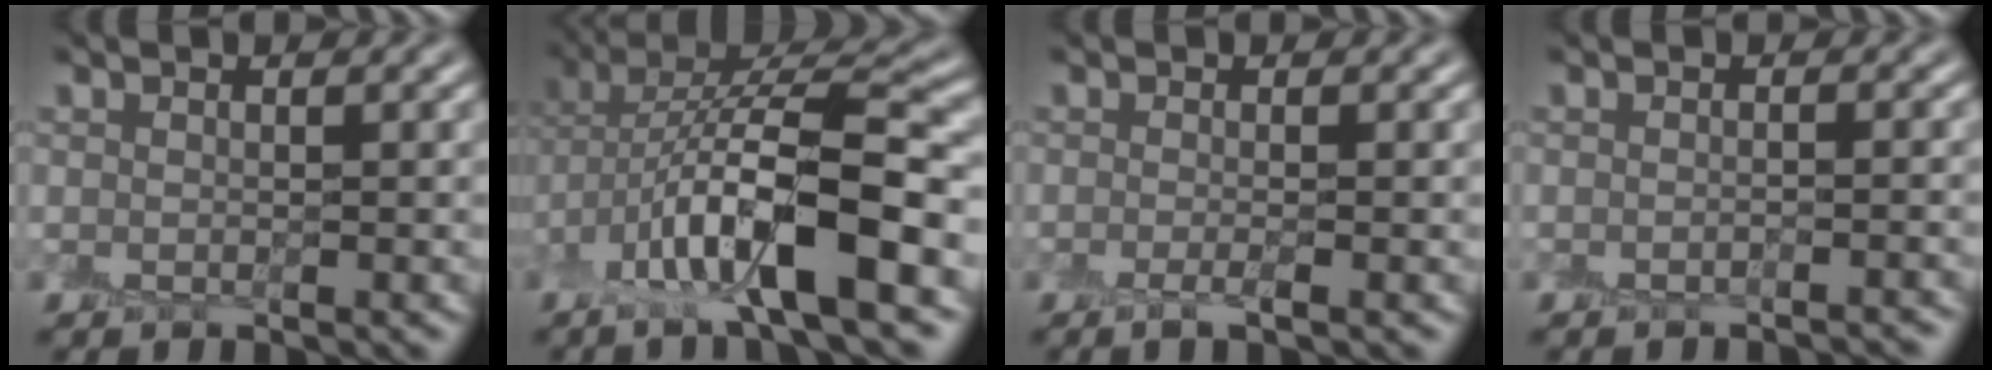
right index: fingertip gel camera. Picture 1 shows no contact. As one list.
[{"total": 10.6, "force": [-3.6, 3.4, 9.4], "torque": [-0.171, 0.007, -0.070]}, {"total": 1.1, "force": [-0.6, 0.0, 1.0], "torque": [-0.019, -0.010, -0.011]}, {"total": 1.5, "force": [-1.4, 0.0, 0.4], "torque": [0.005, -0.003, -0.022]}]